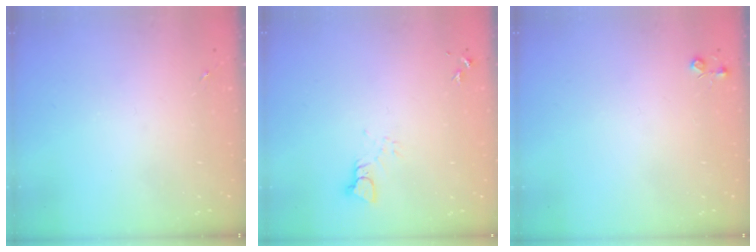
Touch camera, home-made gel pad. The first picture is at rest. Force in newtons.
{"total": 3.1, "press": 3.1, "slide": 0.3}
{"total": 3.7, "press": 3.7, "slide": 0.5}